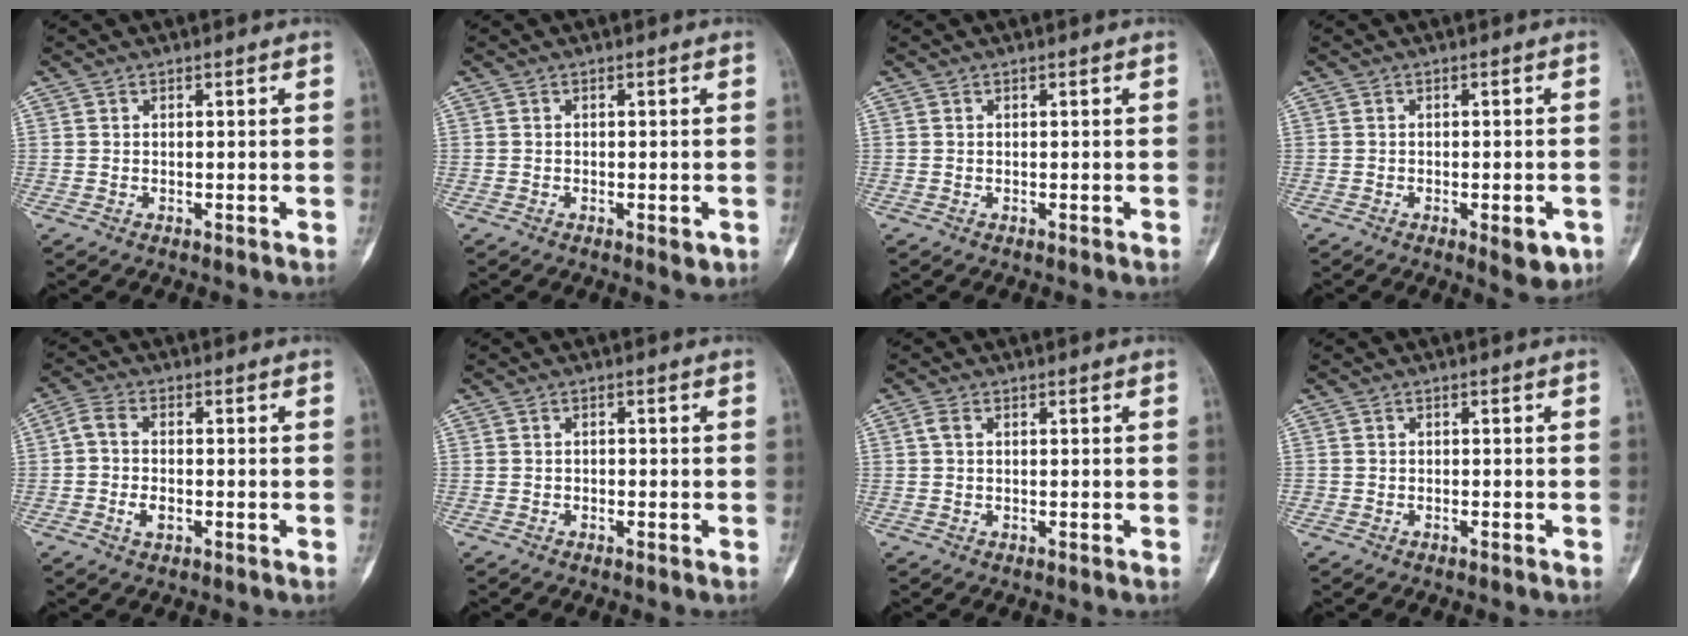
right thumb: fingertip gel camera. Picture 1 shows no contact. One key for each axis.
{"total": 1.9, "fx": -0.7, "fy": 0.8, "fz": 1.5, "tx": -0.017, "ty": -0.001, "tz": -0.007}
{"total": 0.0}
{"total": 4.9, "fx": -2.1, "fy": 1.9, "fz": 4.0, "tx": -0.037, "ty": 0.003, "tz": -0.019}
{"total": 5.0, "fx": -1.2, "fy": 3.0, "fz": 3.8, "tx": -0.078, "ty": 0.017, "tz": -0.027}
{"total": 0.8, "fx": -0.5, "fy": 0.6, "fz": 0.2, "tx": 0.000, "ty": 0.004, "tz": -0.011}
{"total": 1.3, "fx": 0.2, "fy": 0.8, "fz": 1.0, "tx": -0.024, "ty": 0.001, "tz": 0.002}
{"total": 0.6, "fx": -0.5, "fy": 0.4, "fz": 0.1, "tx": -0.001, "ty": 0.006, "tz": -0.010}